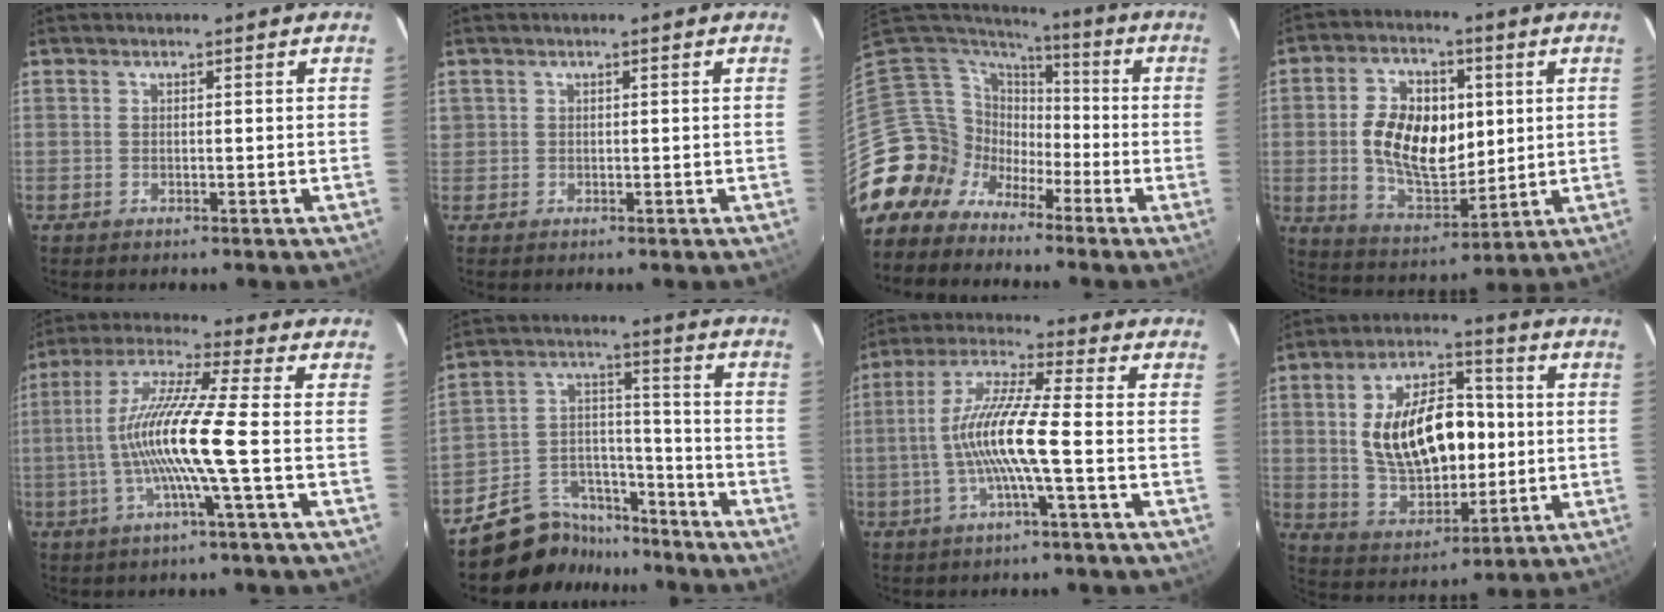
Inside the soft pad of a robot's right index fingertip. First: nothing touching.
{"total": 0.7, "force": [0.2, 0.7, 0.0], "torque": [0.004, 0.005, 0.002]}
{"total": 10.8, "force": [-5.9, 9.0, 1.1], "torque": [-0.047, 0.035, -0.127]}
{"total": 14.3, "force": [1.5, 8.8, 11.2], "torque": [-0.211, 0.011, 0.039]}
{"total": 12.9, "force": [-2.4, -1.2, 12.7], "torque": [-0.248, 0.001, -0.045]}
{"total": 12.4, "force": [-10.5, 6.4, 1.4], "torque": [-0.033, 0.068, -0.172]}
{"total": 10.9, "force": [-2.3, 0.0, 10.7], "torque": [-0.216, 0.006, -0.045]}
{"total": 17.5, "force": [1.1, 9.9, 14.4], "torque": [-0.268, 0.015, 0.038]}